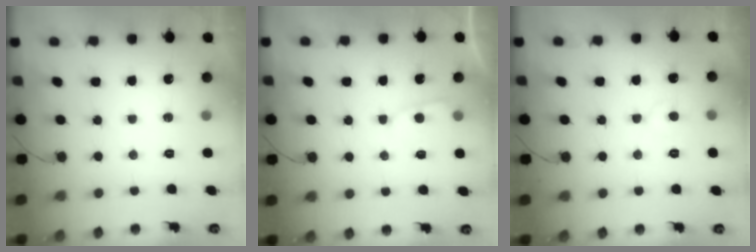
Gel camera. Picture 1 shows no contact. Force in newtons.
{"total": 2.9, "press": 2.8, "slide": 0.3}
{"total": 4.6, "press": 4.6, "slide": 0.5}